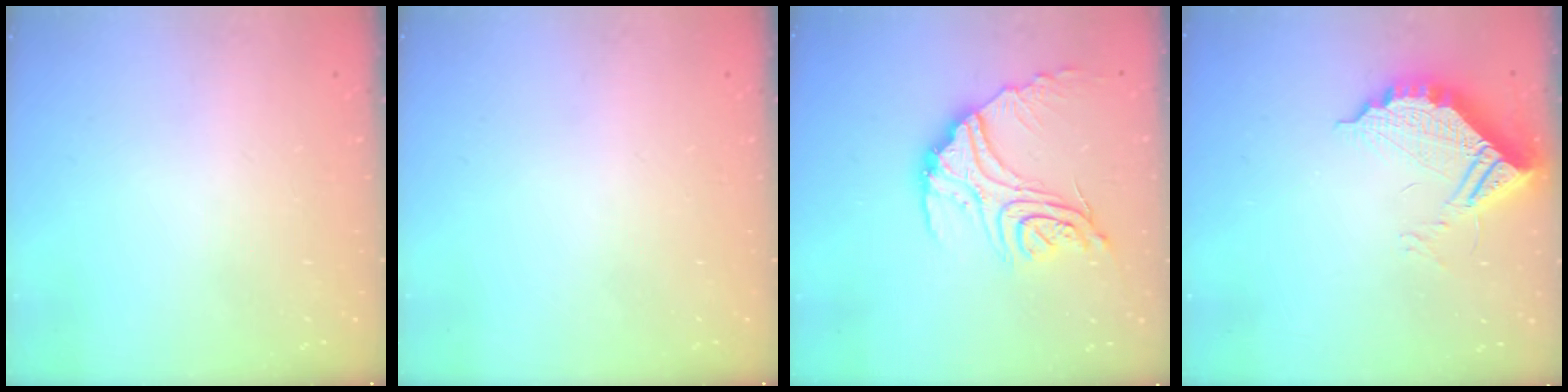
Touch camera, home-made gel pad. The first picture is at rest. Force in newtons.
{"total": 0.0}
{"total": 19.5, "press": 19.4, "slide": 1.8}
{"total": 11.5, "press": 11.5, "slide": 1.1}